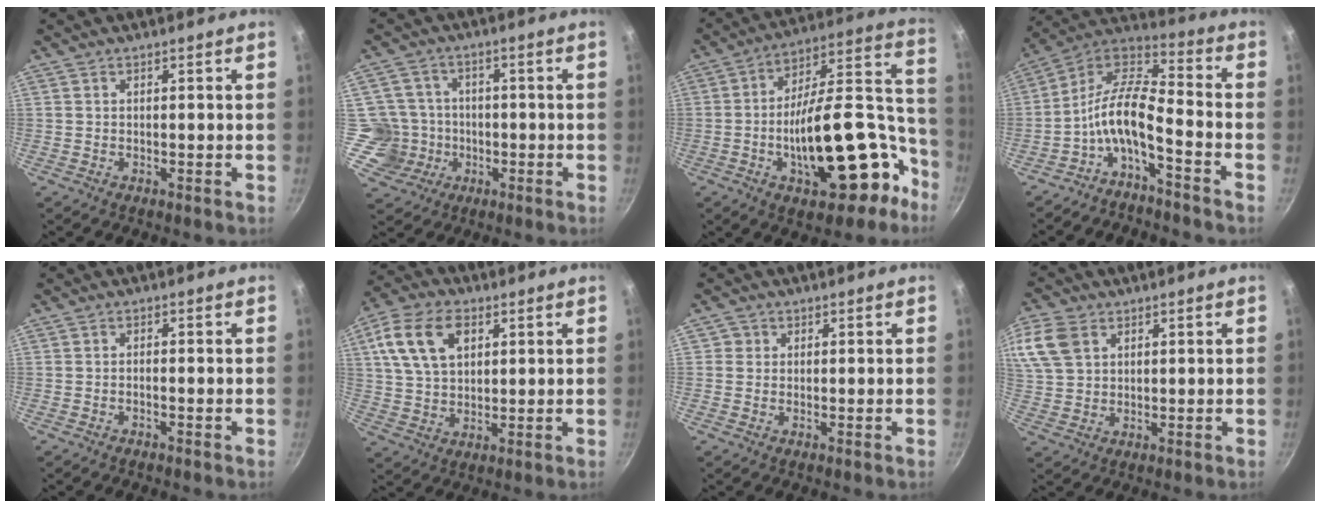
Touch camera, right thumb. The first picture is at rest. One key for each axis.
{"total": 7.9, "fx": -1.6, "fy": 7.7, "fz": 1.1, "tx": 0.015, "ty": 0.025, "tz": -0.030}
{"total": 26.4, "fx": -9.8, "fy": 12.4, "fz": 21.2, "tx": -0.262, "ty": 0.085, "tz": -0.140}
{"total": 11.2, "fx": -5.2, "fy": 3.6, "fz": 9.2, "tx": -0.193, "ty": 0.072, "tz": -0.110}
{"total": 0.8, "fx": -0.6, "fy": 0.1, "fz": 0.5, "tx": -0.017, "ty": 0.006, "tz": -0.015}
{"total": 12.9, "fx": 4.6, "fy": 8.2, "fz": 8.8, "tx": -0.149, "ty": 0.001, "tz": 0.080}
{"total": 1.6, "fx": 0.2, "fy": 1.6, "fz": 0.3, "tx": 0.007, "ty": 0.000, "tz": -0.003}
{"total": 10.0, "fx": 4.1, "fy": 7.1, "fz": 5.7, "tx": -0.120, "ty": 0.002, "tz": 0.080}